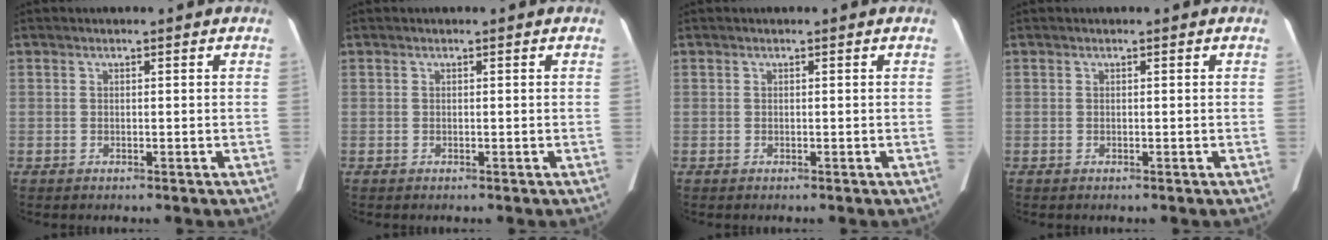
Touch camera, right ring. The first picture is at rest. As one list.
[{"total": 0.0}, {"total": 0.0}, {"total": 0.0}]